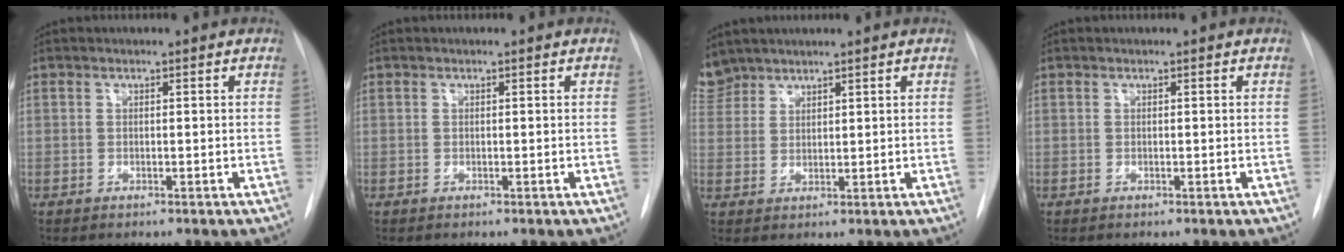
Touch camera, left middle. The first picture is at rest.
{"total": 0.0}
{"total": 4.4, "force": [4.0, 1.7, -0.1], "torque": [-0.001, 0.011, 0.088]}
{"total": 0.0}